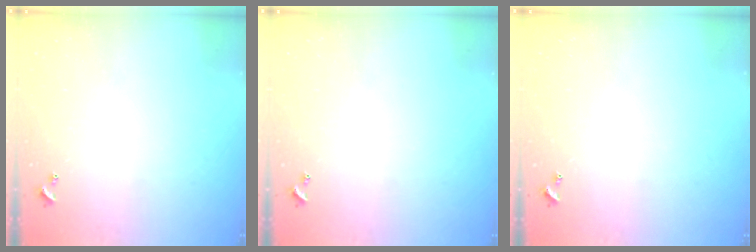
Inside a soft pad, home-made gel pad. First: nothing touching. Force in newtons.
{"total": 0.0}
{"total": 0.0}